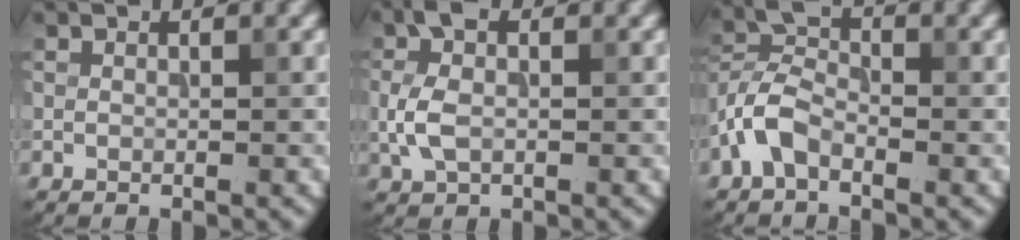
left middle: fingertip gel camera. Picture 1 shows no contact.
{"total": 3.6, "force": [-0.1, 2.3, 2.8], "torque": [-0.072, 0.007, -0.008]}
{"total": 3.8, "force": [-2.2, 1.9, 2.4], "torque": [-0.052, 0.011, -0.057]}